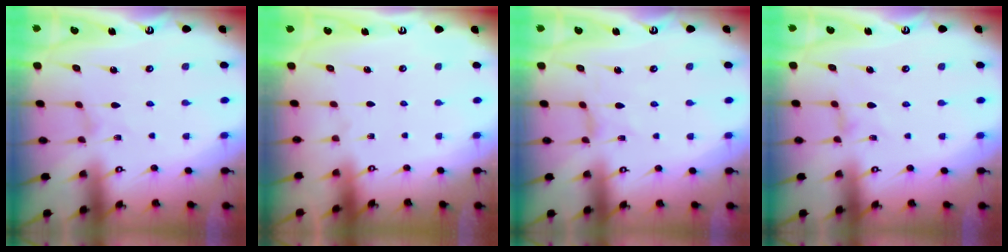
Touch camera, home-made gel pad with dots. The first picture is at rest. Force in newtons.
{"total": 0.0}
{"total": 0.8, "press": 0.7, "slide": 0.1}
{"total": 0.9, "press": 0.8, "slide": 0.4}